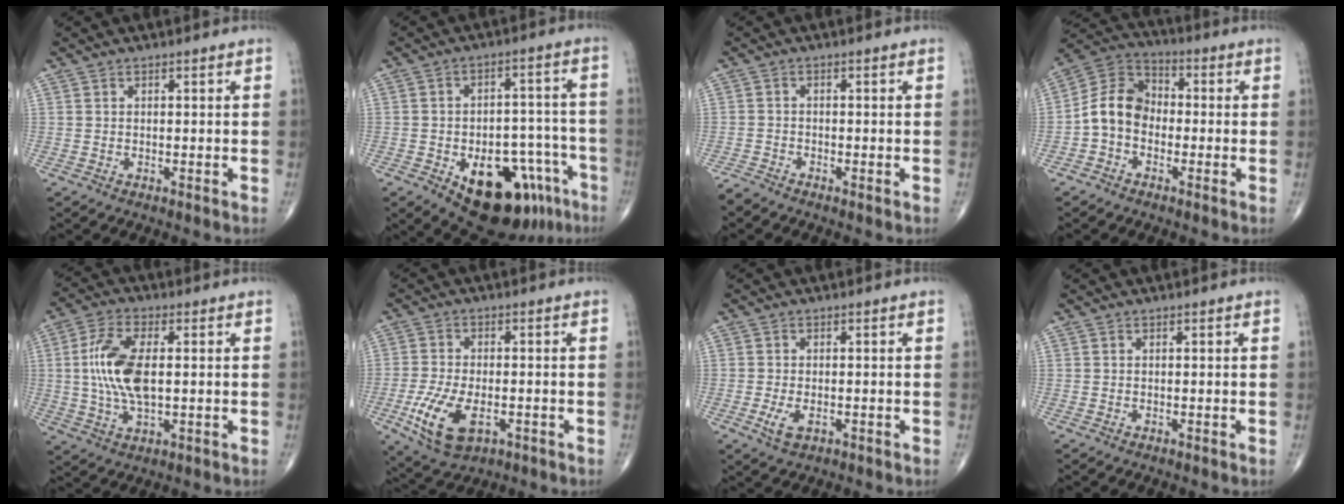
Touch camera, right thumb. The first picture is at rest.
{"total": 19.8, "force": [-9.9, 10.5, 13.5], "torque": [-0.127, 0.061, -0.126]}
{"total": 1.9, "force": [-1.8, 0.2, 0.2], "torque": [-0.010, -0.007, -0.042]}
{"total": 9.4, "force": [-2.0, 7.3, 5.6], "torque": [-0.088, 0.037, -0.055]}
{"total": 11.8, "force": [0.7, 5.5, 10.4], "torque": [-0.220, 0.003, 0.014]}
{"total": 10.7, "force": [-3.7, 5.6, 8.3], "torque": [-0.168, -0.001, -0.058]}
{"total": 3.4, "force": [-1.2, 1.8, 2.6], "torque": [-0.054, -0.003, -0.018]}
{"total": 0.0}